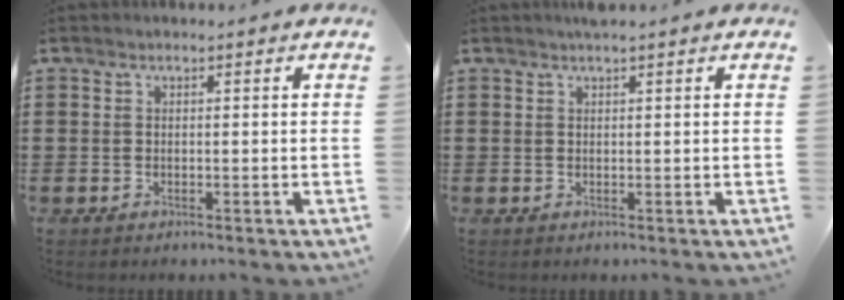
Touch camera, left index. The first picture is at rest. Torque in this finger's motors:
{"motor_torque": [0.30, 0.06, 0.02, 0.03]}